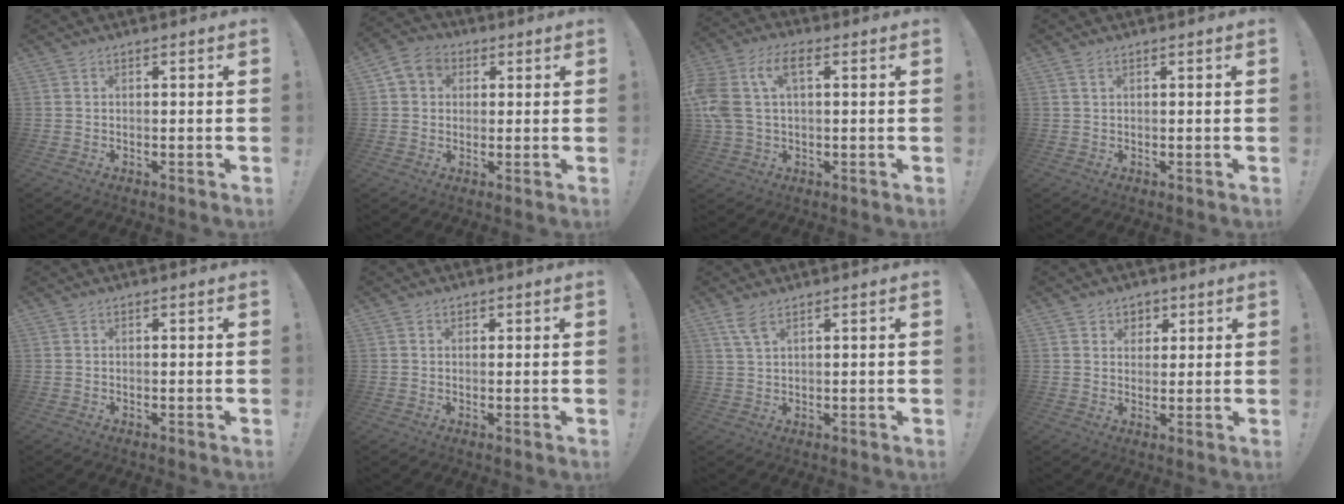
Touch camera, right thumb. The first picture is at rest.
{"total": 6.6, "force": [1.8, 5.7, 2.8], "torque": [-0.040, 0.004, 0.037]}
{"total": 11.8, "force": [3.1, 7.2, 8.9], "torque": [-0.194, 0.000, 0.057]}
{"total": 1.4, "force": [0.8, 0.6, 1.0], "torque": [-0.020, 0.001, 0.016]}
{"total": 0.0}
{"total": 1.2, "force": [0.6, 1.0, 0.2], "torque": [0.002, -0.001, 0.009]}
{"total": 4.4, "force": [2.8, 1.3, 3.1], "torque": [-0.057, -0.010, 0.050]}
{"total": 4.7, "force": [2.1, 4.2, 0.6], "torque": [0.000, -0.013, 0.039]}